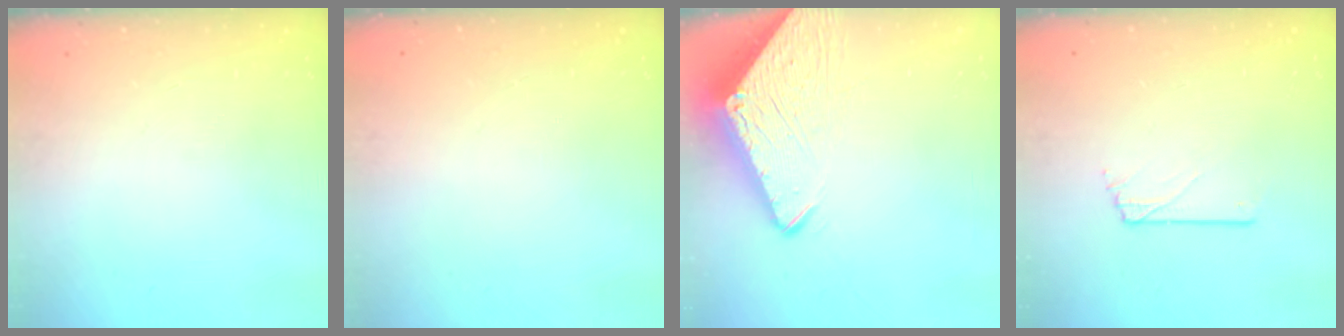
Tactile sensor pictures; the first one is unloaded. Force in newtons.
{"total": 0.0}
{"total": 7.1, "press": 7.0, "slide": 0.7}
{"total": 0.6, "press": 0.6, "slide": 0.1}